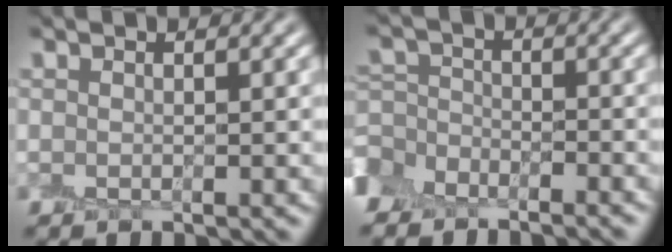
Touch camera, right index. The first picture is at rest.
{"total": 4.6, "force": [-3.9, 2.2, 1.2], "torque": [-0.019, 0.002, -0.071]}